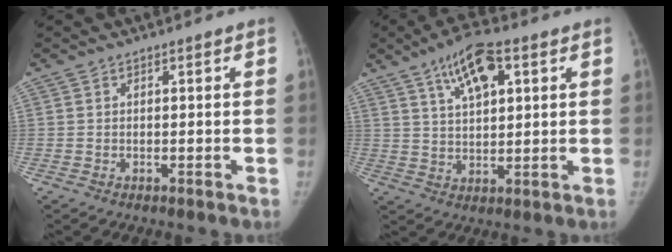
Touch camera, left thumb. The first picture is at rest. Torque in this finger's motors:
{"motor_torque": [0.22, 0.39, 0.40, 0.22, 0.09]}